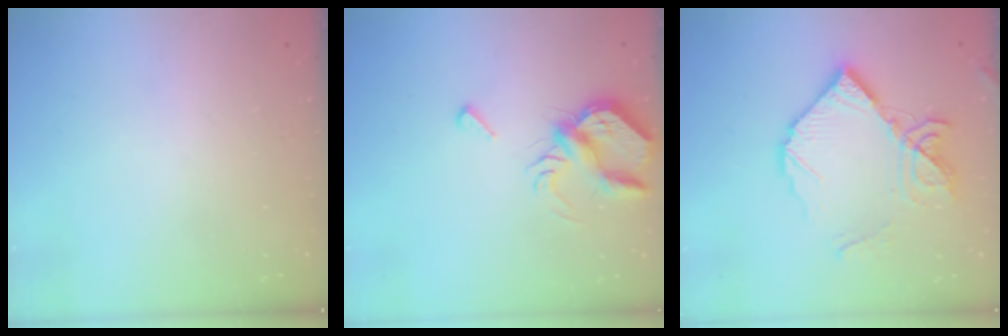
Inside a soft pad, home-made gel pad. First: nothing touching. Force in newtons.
{"total": 6.8, "press": 6.7, "slide": 0.9}
{"total": 15.8, "press": 15.7, "slide": 1.9}